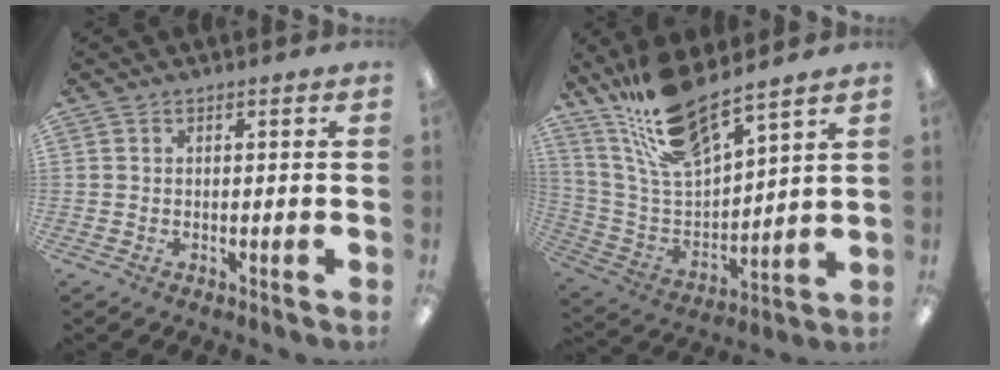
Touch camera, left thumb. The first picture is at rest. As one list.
[{"total": 17.7, "force": [14.8, 4.3, 8.8], "torque": [-0.192, -0.087, 0.263]}]